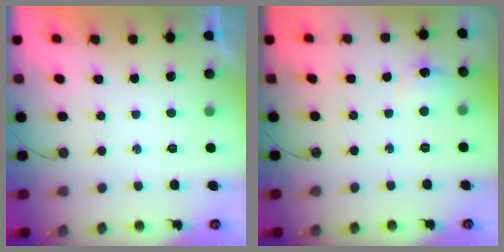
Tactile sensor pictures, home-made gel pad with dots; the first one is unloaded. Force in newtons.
{"total": 5.9, "press": 5.9, "slide": 0.6}